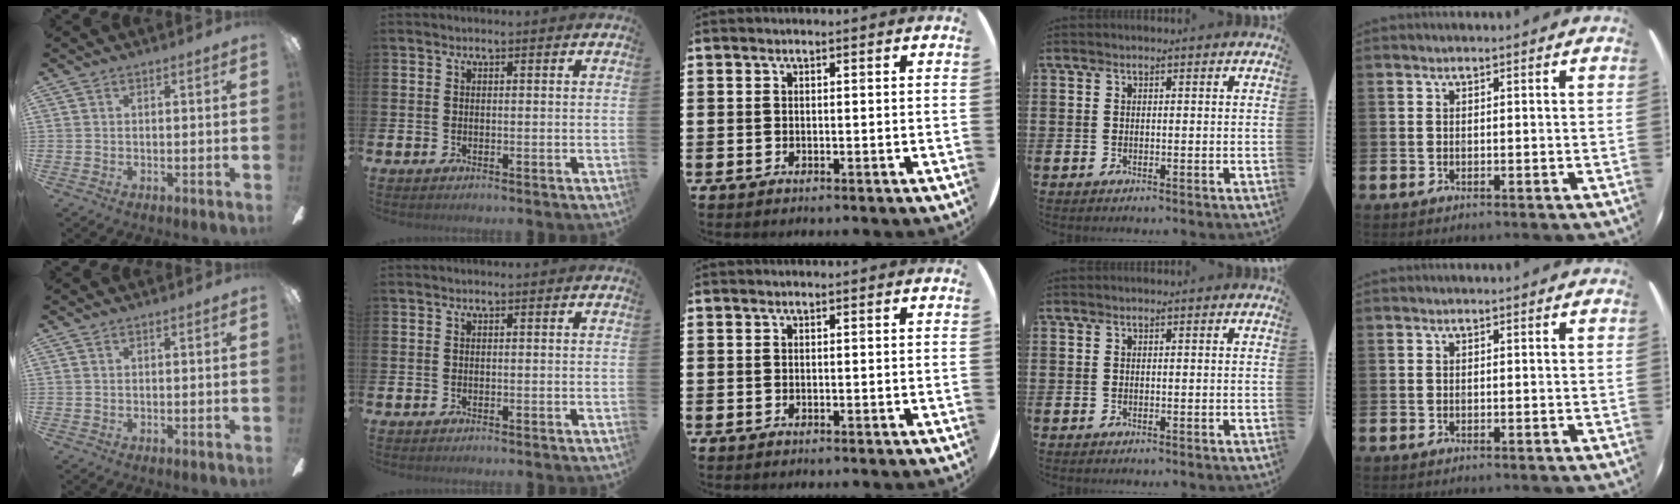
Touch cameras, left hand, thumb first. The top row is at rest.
{}